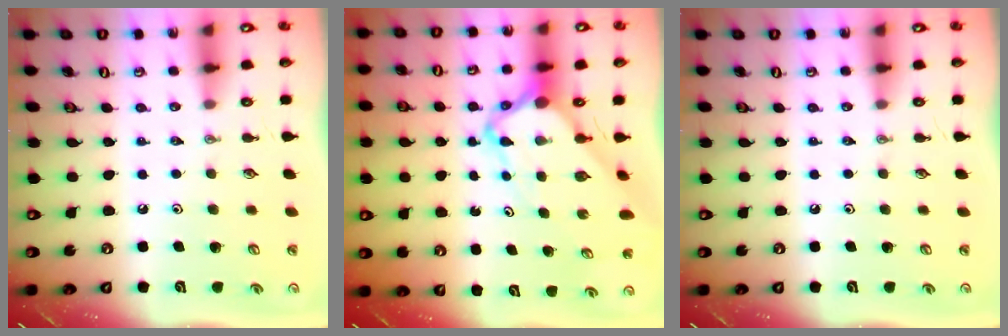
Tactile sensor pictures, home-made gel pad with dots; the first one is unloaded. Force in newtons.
{"total": 6.0, "press": 6.0, "slide": 0.5}
{"total": 0.0}